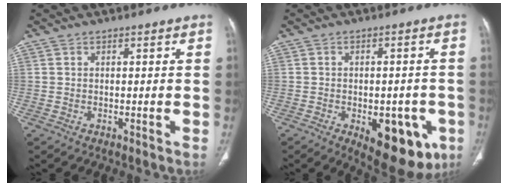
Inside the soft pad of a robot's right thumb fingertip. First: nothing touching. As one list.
[{"total": 13.9, "force": [-5.5, 7.2, 10.6], "torque": [-0.106, 0.009, -0.059]}]